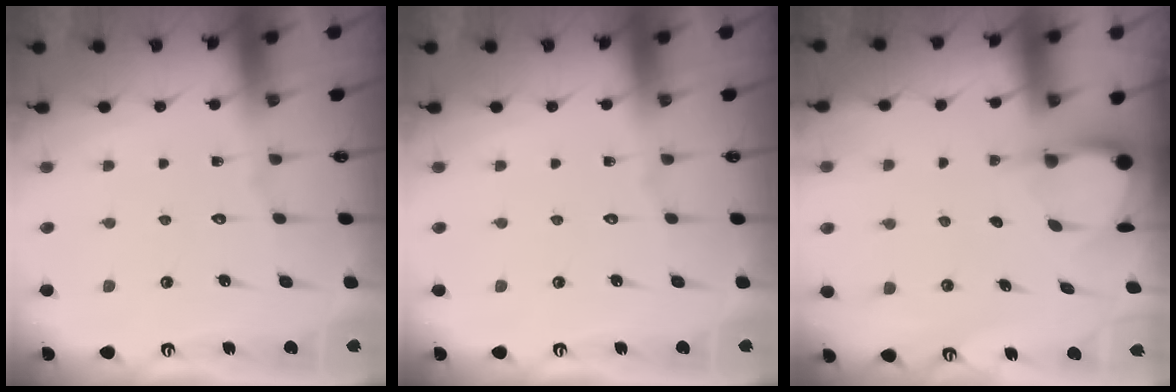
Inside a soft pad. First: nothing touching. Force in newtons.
{"total": 0.0}
{"total": 3.9, "press": 3.9, "slide": 0.3}